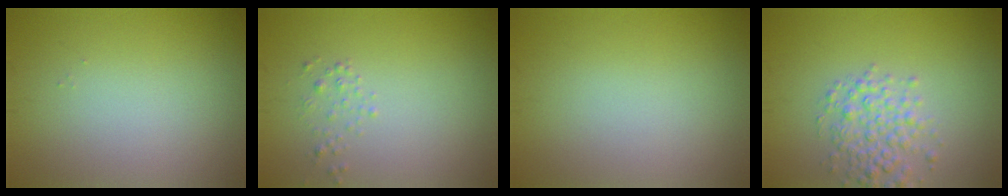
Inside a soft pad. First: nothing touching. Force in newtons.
{"total": 0.9, "press": 0.9, "slide": 0.0}
{"total": 0.0}
{"total": 3.5, "press": 3.5, "slide": 0.1}